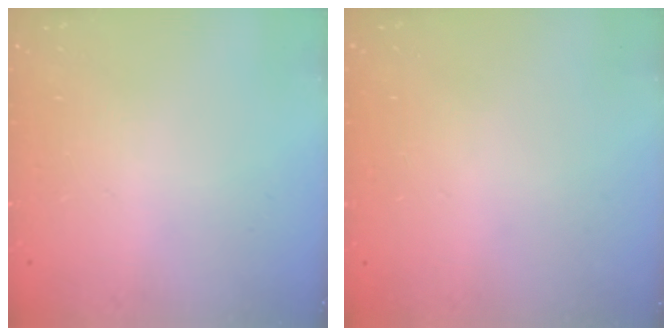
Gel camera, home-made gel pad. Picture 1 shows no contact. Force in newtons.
{"total": 0.0}